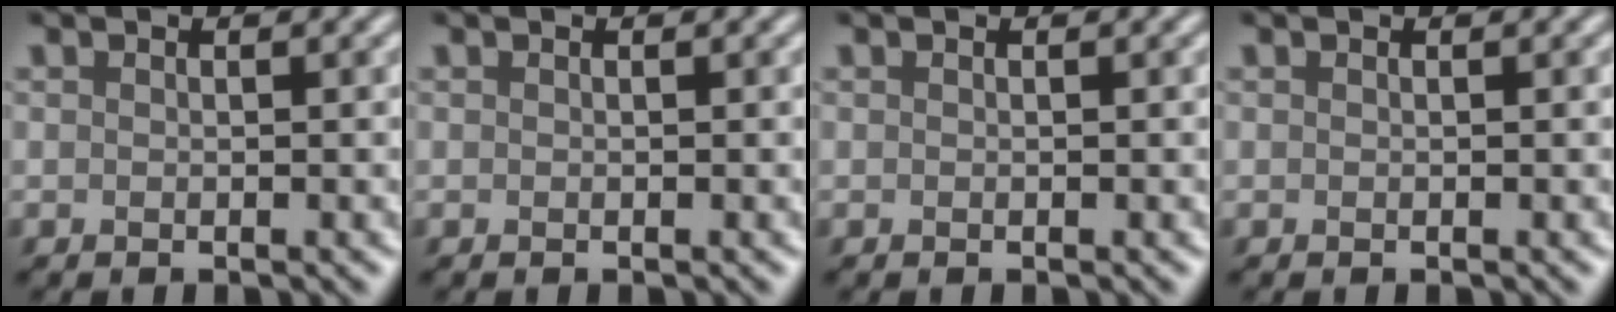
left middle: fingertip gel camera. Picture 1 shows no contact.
{"total": 0.0}
{"total": 0.0}
{"total": 0.0}